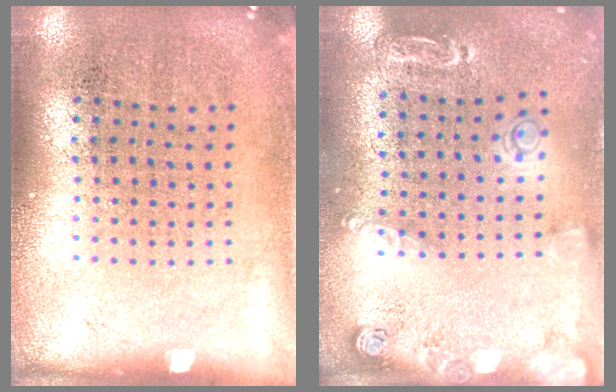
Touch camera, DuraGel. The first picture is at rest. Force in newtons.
{"total": 1.5, "press": 1.5, "slide": 0.1}